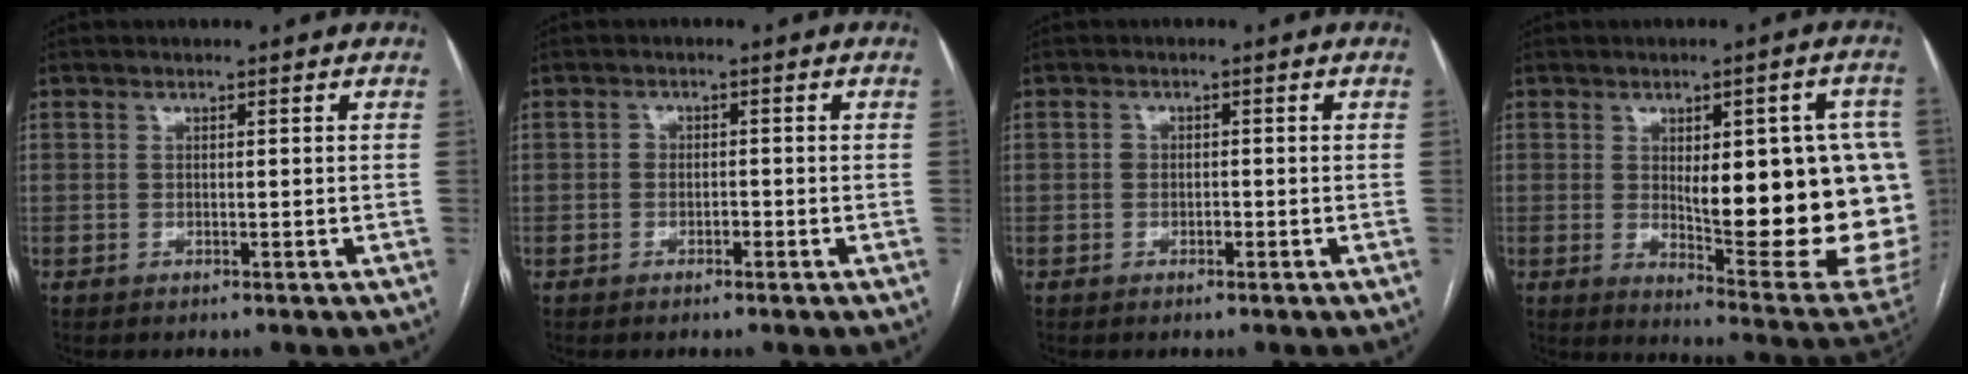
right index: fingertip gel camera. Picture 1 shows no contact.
{"total": 1.3, "force": [-0.7, 0.9, 0.7], "torque": [-0.006, 0.006, -0.011]}
{"total": 1.2, "force": [-0.5, 0.9, 0.6], "torque": [-0.006, 0.005, -0.007]}
{"total": 23.1, "force": [-0.1, 5.5, 22.4], "torque": [-0.210, 0.006, 0.020]}